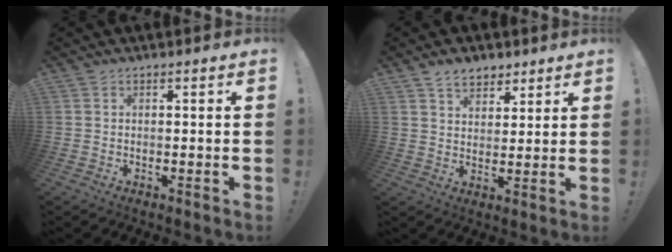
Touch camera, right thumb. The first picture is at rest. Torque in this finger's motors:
{"motor_torque": [-0.60, 0.65, 0.13, -0.04, 0.00]}